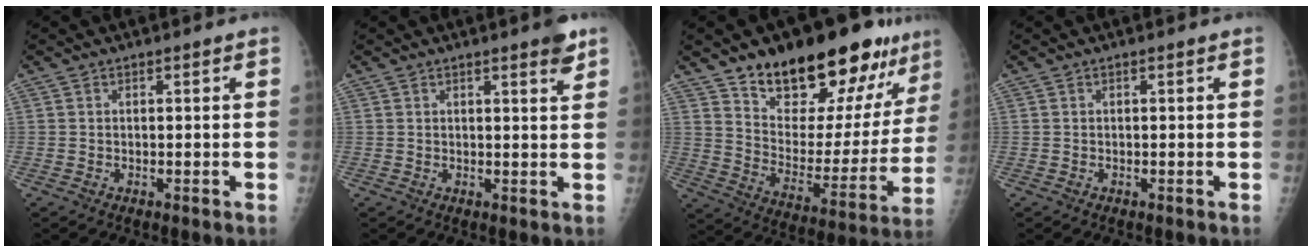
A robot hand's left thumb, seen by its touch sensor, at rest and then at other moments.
{"total": 3.2, "force": [2.2, 0.4, 2.3], "torque": [-0.026, -0.012, 0.027]}
{"total": 24.4, "force": [17.8, 10.0, 13.3], "torque": [-0.150, -0.096, 0.270]}
{"total": 0.0}